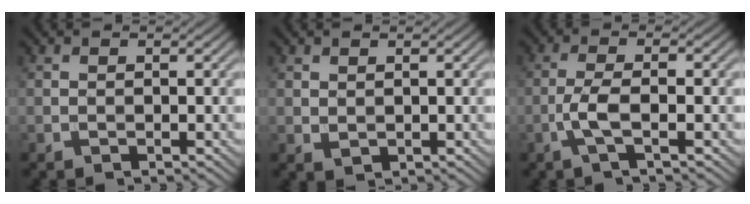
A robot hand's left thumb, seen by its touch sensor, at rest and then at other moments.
{"total": 1.0, "force": [0.6, 0.6, 0.5], "torque": [-0.014, -0.005, 0.017]}
{"total": 3.9, "force": [-1.3, 0.7, 3.6], "torque": [-0.077, 0.008, -0.035]}